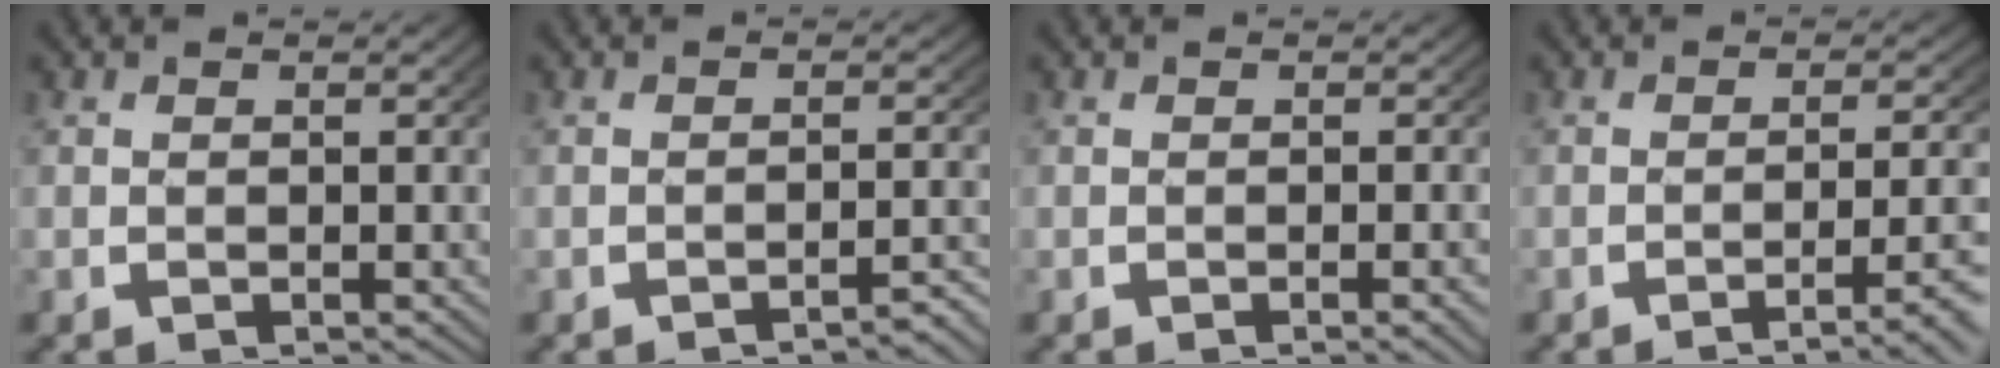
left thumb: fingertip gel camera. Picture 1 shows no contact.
{"total": 2.4, "force": [-2.1, 0.1, 1.2], "torque": [-0.021, 0.003, -0.029]}
{"total": 1.3, "force": [-0.6, 0.0, 1.1], "torque": [-0.017, 0.004, -0.010]}
{"total": 5.4, "force": [-3.8, 1.2, 3.6], "torque": [-0.055, -0.002, -0.056]}